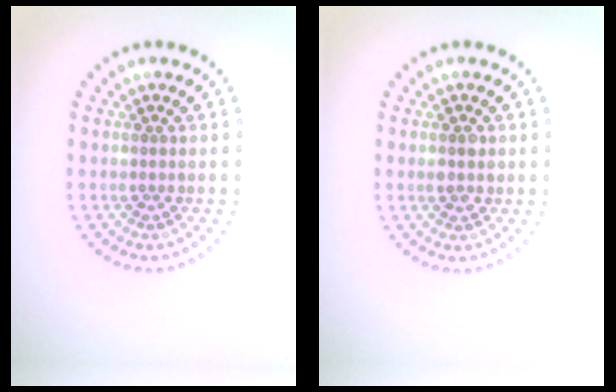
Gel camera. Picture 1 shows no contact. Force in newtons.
{"total": 1.4, "press": 1.4, "slide": 0.2}